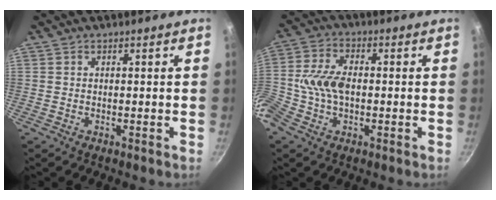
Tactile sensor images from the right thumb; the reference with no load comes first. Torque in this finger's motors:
{"motor_torque": [1.60, 1.33, 1.62, -0.97, 0.52]}